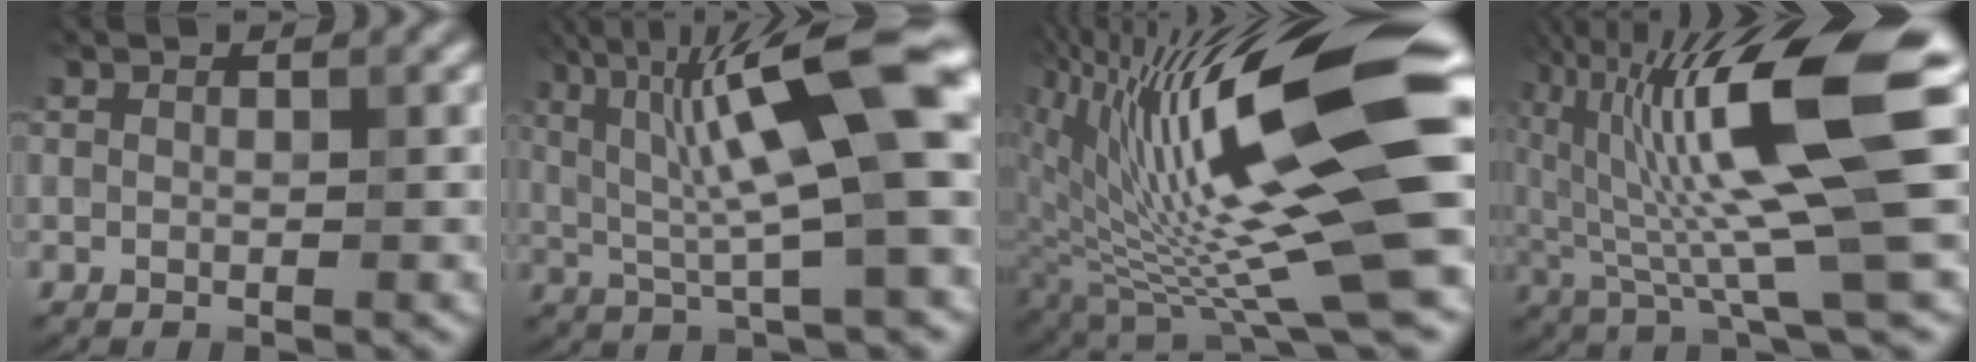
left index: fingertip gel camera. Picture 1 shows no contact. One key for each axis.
{"total": 13.4, "fx": 3.0, "fy": 2.5, "fz": 12.8, "tx": -0.205, "ty": 0.016, "tz": 0.048}
{"total": 18.5, "fx": 3.3, "fy": 4.0, "fz": 17.7, "tx": -0.295, "ty": 0.003, "tz": 0.062}
{"total": 14.1, "fx": 3.1, "fy": 2.2, "fz": 13.6, "tx": -0.223, "ty": 0.012, "tz": 0.055}